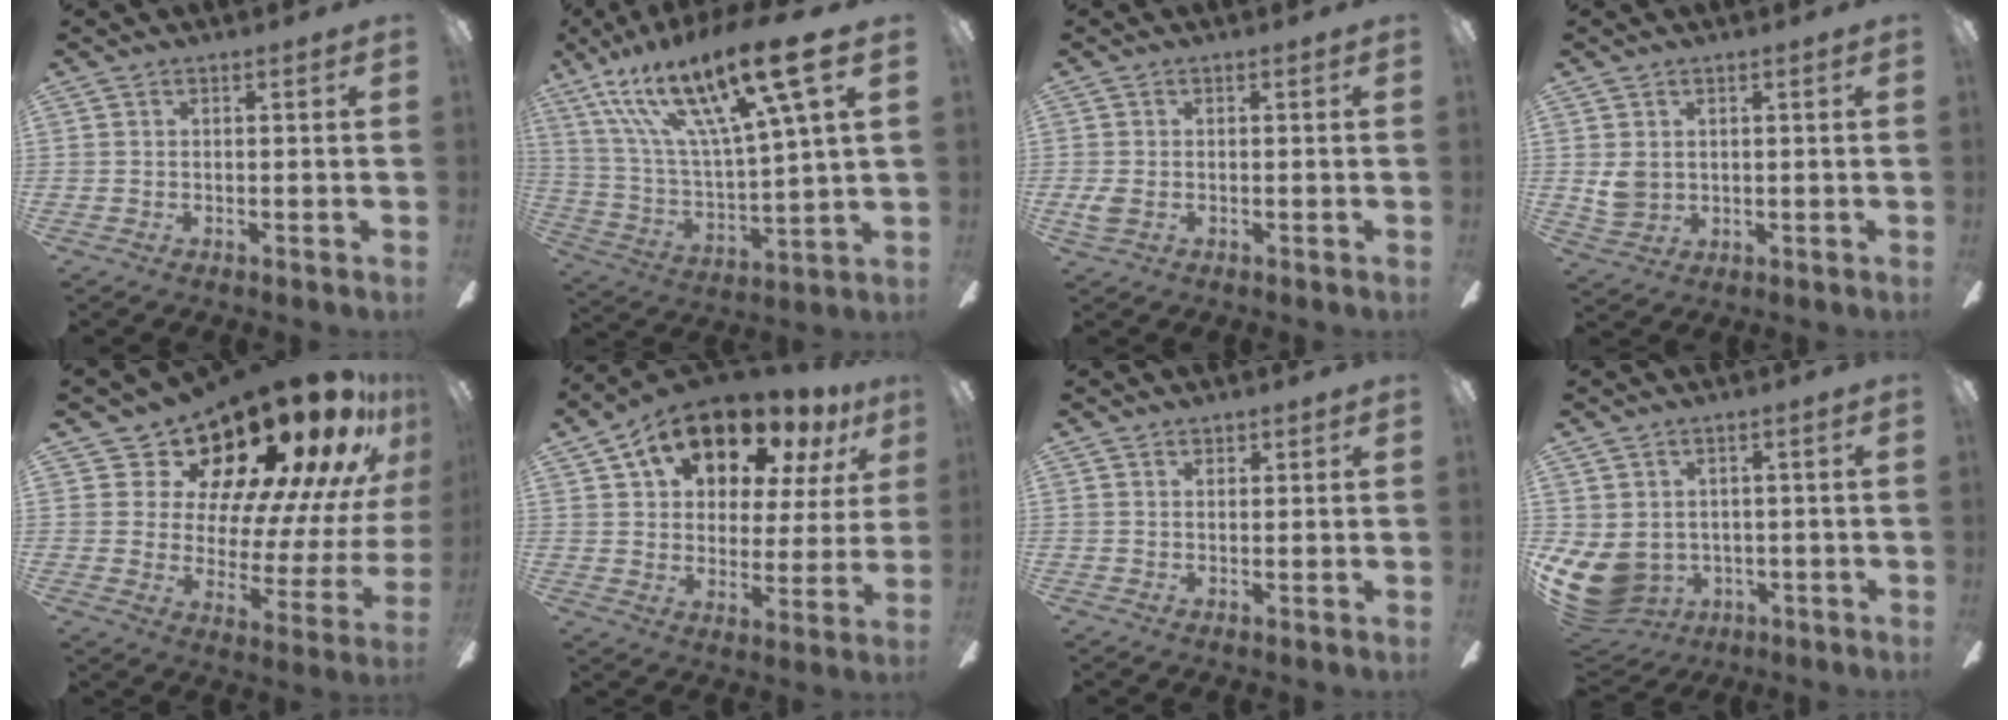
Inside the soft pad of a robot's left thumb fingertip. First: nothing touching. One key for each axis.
{"total": 24.1, "fx": 14.4, "fy": 5.4, "fz": 18.6, "tx": -0.363, "ty": -0.087, "tz": 0.229}
{"total": 2.9, "fx": -0.6, "fy": 2.0, "fz": 2.0, "tx": -0.047, "ty": 0.001, "tz": -0.012}
{"total": 4.7, "fx": 1.2, "fy": 4.0, "fz": 2.2, "tx": -0.029, "ty": 0.003, "tz": 0.025}
{"total": 22.2, "fx": 17.9, "fy": 8.2, "fz": 10.2, "tx": -0.145, "ty": -0.154, "tz": 0.309}
{"total": 14.8, "fx": 11.4, "fy": 7.1, "fz": 6.2, "tx": -0.112, "ty": -0.070, "tz": 0.203}
{"total": 1.5, "fx": 1.2, "fy": 0.8, "fz": 0.2, "tx": 0.004, "ty": -0.004, "tz": 0.022}
{"total": 9.0, "fx": -1.1, "fy": 7.7, "fz": 4.5, "tx": -0.130, "ty": -0.008, "tz": -0.016}